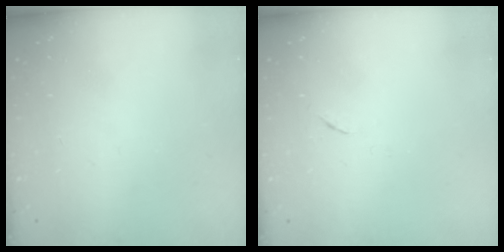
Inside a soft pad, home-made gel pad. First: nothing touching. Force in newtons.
{"total": 3.5, "press": 3.4, "slide": 0.6}